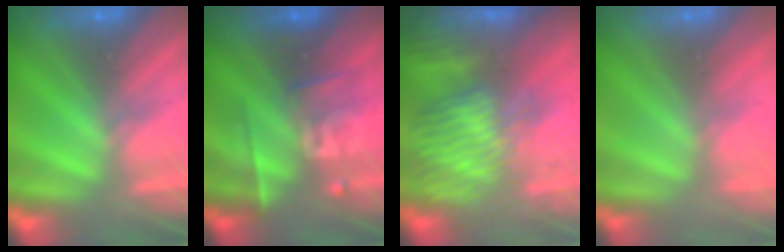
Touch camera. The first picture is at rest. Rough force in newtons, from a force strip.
{"total": 2.4}
{"total": 8.4}
{"total": 2.8}